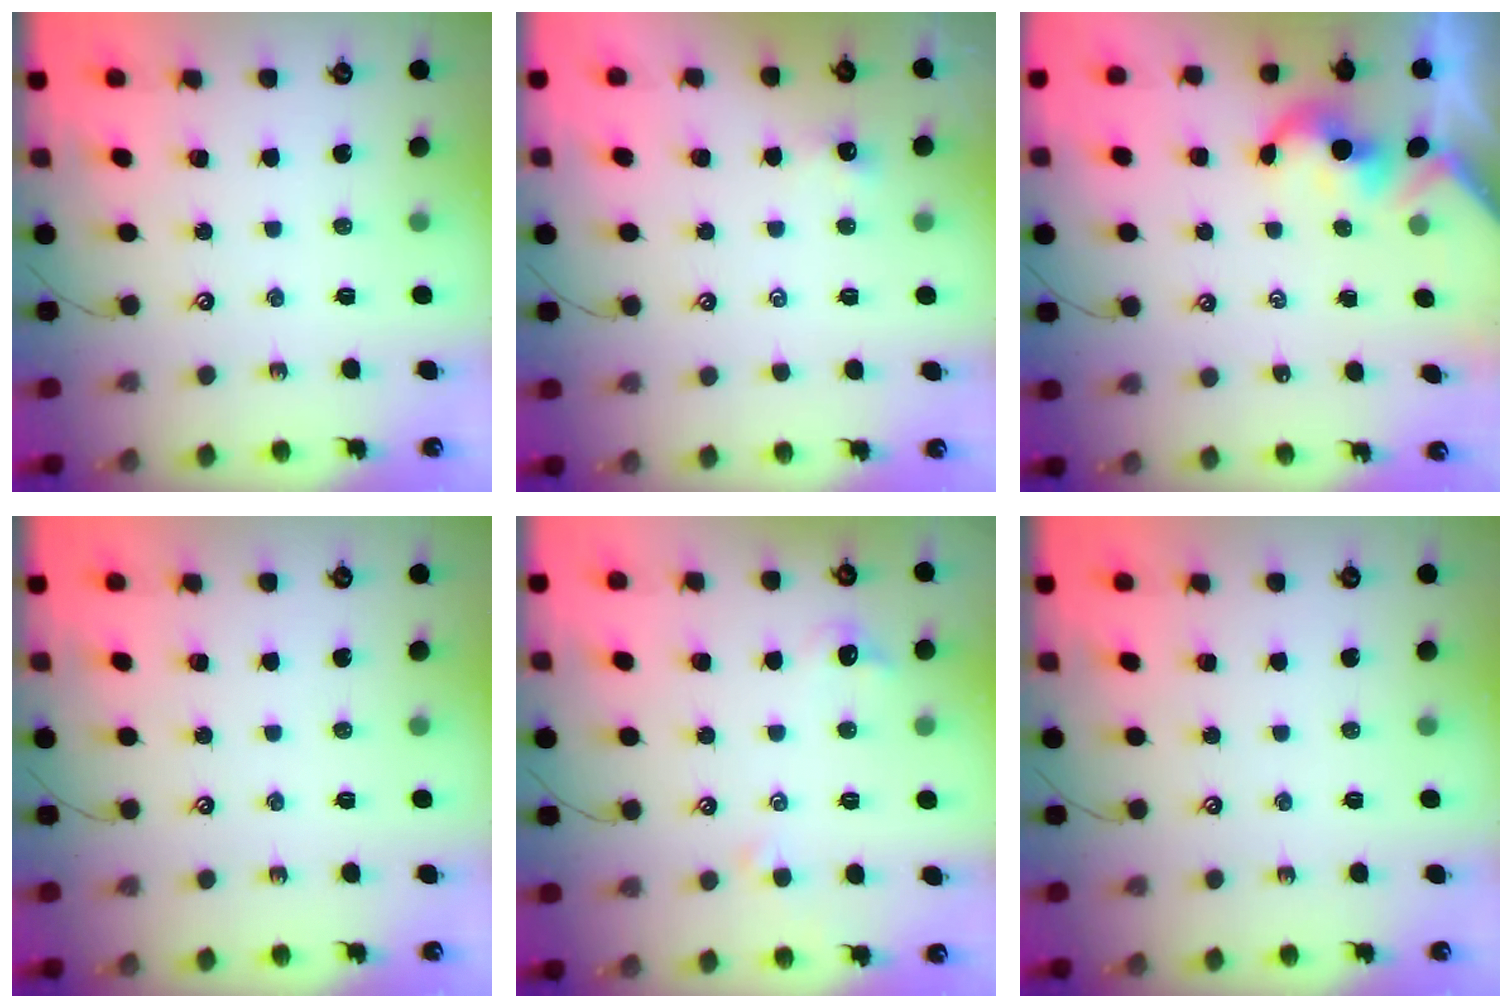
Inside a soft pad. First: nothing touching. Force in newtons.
{"total": 2.0, "press": 2.0, "slide": 0.2}
{"total": 2.1, "press": 2.1, "slide": 0.2}
{"total": 0.0}
{"total": 1.0, "press": 0.5, "slide": 0.8}
{"total": 0.0}